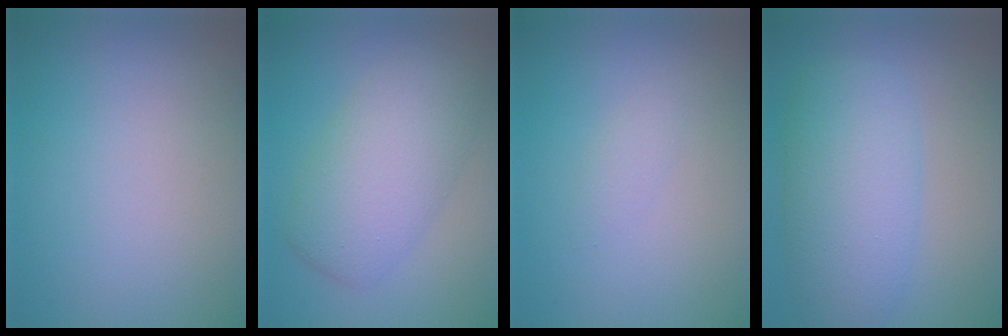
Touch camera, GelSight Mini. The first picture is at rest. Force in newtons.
{"total": 6.1, "press": 6.1, "slide": 0.1}
{"total": 0.8, "press": 0.8, "slide": 0.1}
{"total": 6.5, "press": 6.5, "slide": 0.1}